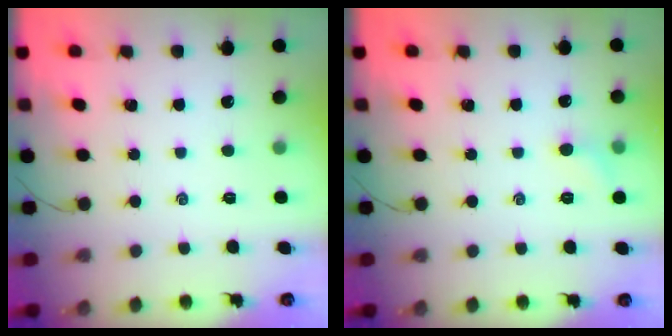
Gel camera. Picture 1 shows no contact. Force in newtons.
{"total": 4.5, "press": 4.3, "slide": 1.5}